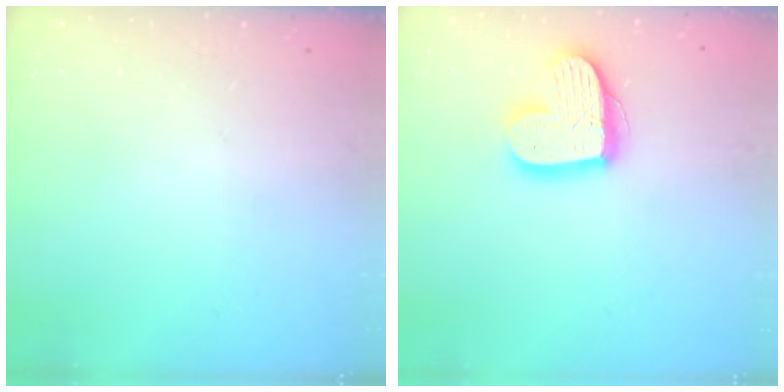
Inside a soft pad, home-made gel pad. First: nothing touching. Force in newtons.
{"total": 16.1, "press": 16.1, "slide": 1.3}